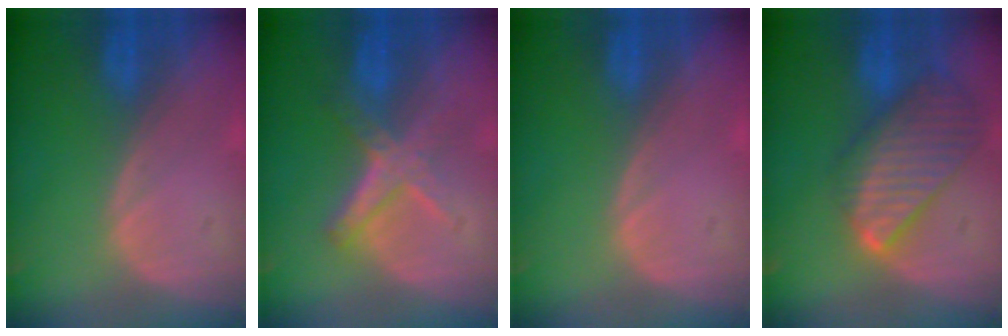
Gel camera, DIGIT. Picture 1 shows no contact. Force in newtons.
{"total": 5.8, "press": 5.5, "slide": 1.8}
{"total": 0.7, "press": 0.1, "slide": 0.7}
{"total": 9.9, "press": 8.5, "slide": 5.0}